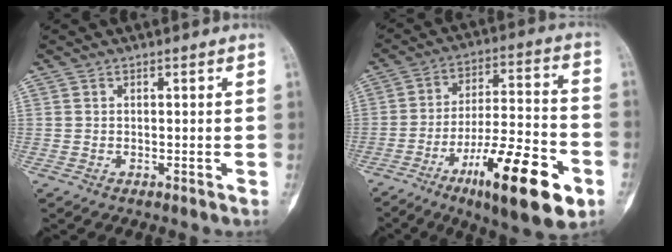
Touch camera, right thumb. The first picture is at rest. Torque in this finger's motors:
{"motor_torque": [0.30, 0.54, 1.43, -0.93, 0.12]}